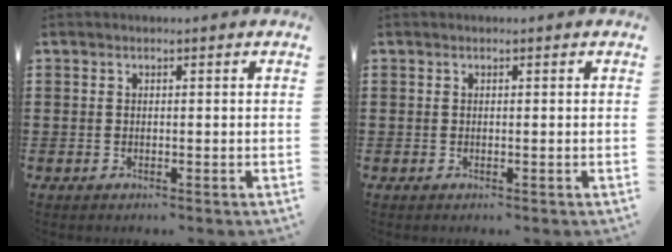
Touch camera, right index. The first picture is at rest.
{"total": 0.0}